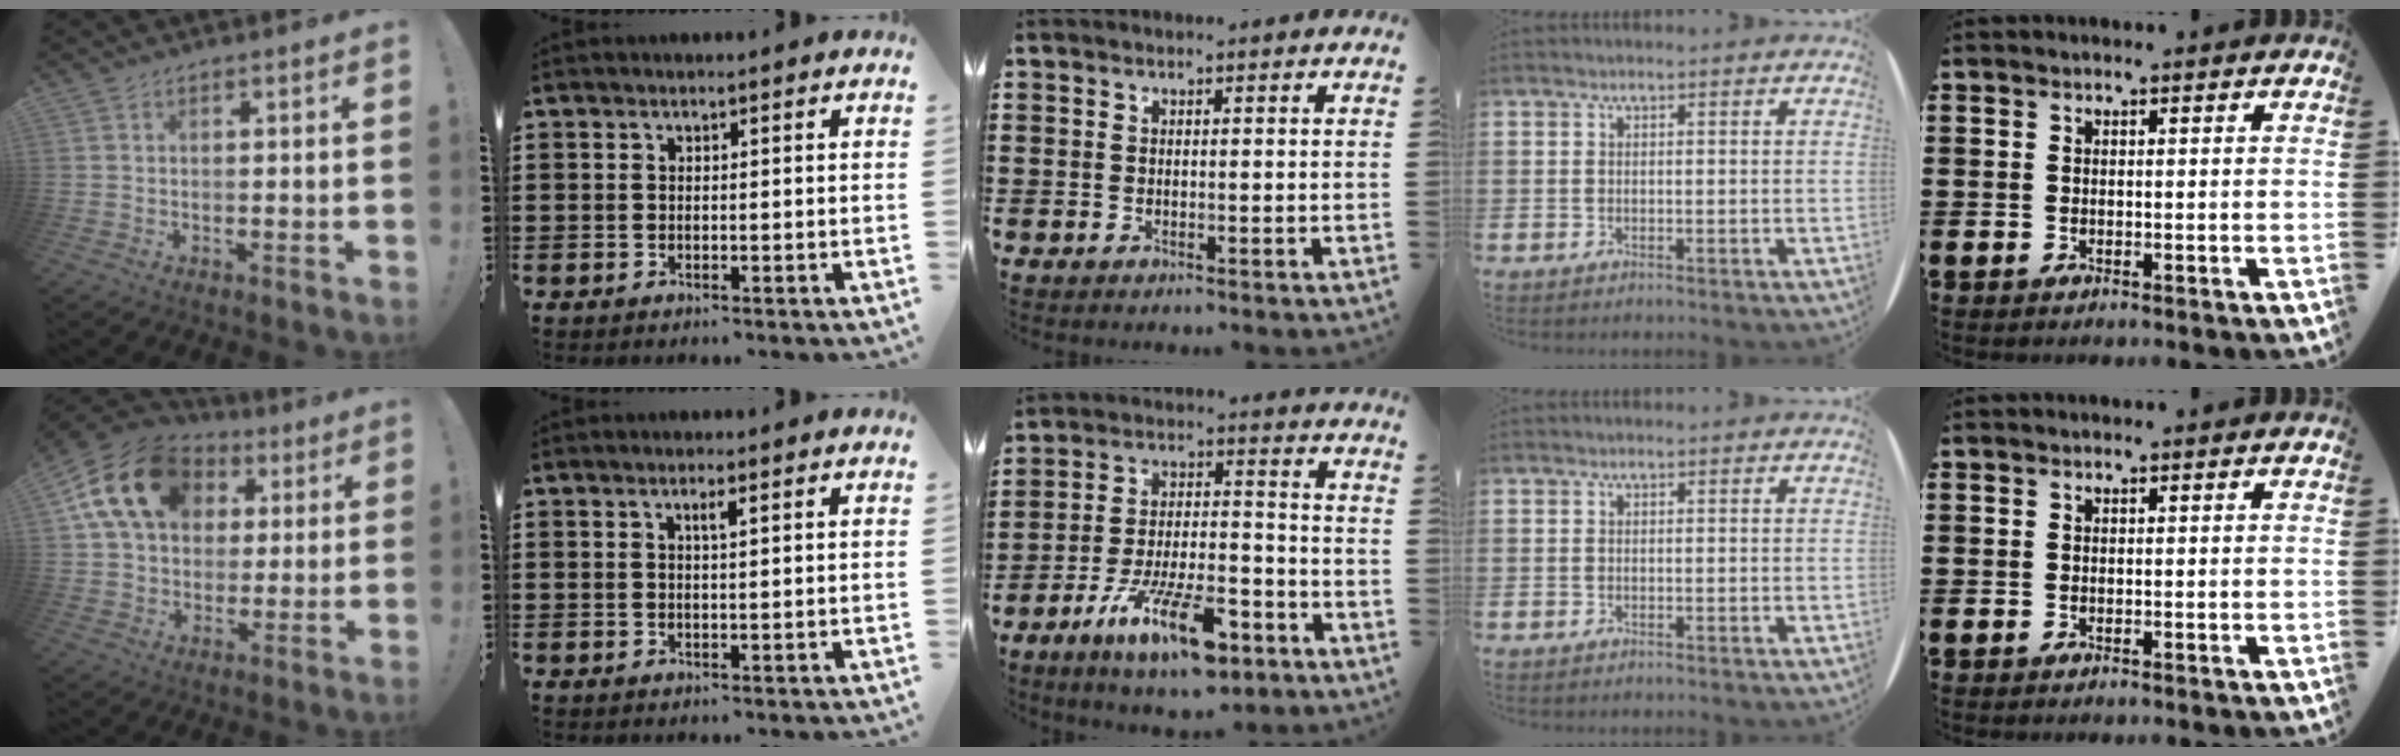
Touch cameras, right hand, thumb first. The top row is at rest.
{"thumb": {"total": 19.2, "force": [6.7, 14.1, 11.1], "torque": [-0.178, -0.010, 0.126]}, "index": {"total": 1.3, "force": [0.6, 0.1, 1.2], "torque": [-0.022, 0.003, 0.009]}, "middle": {"total": 12.9, "force": [-8.2, 3.6, 9.2], "torque": [-0.172, 0.022, -0.152]}}